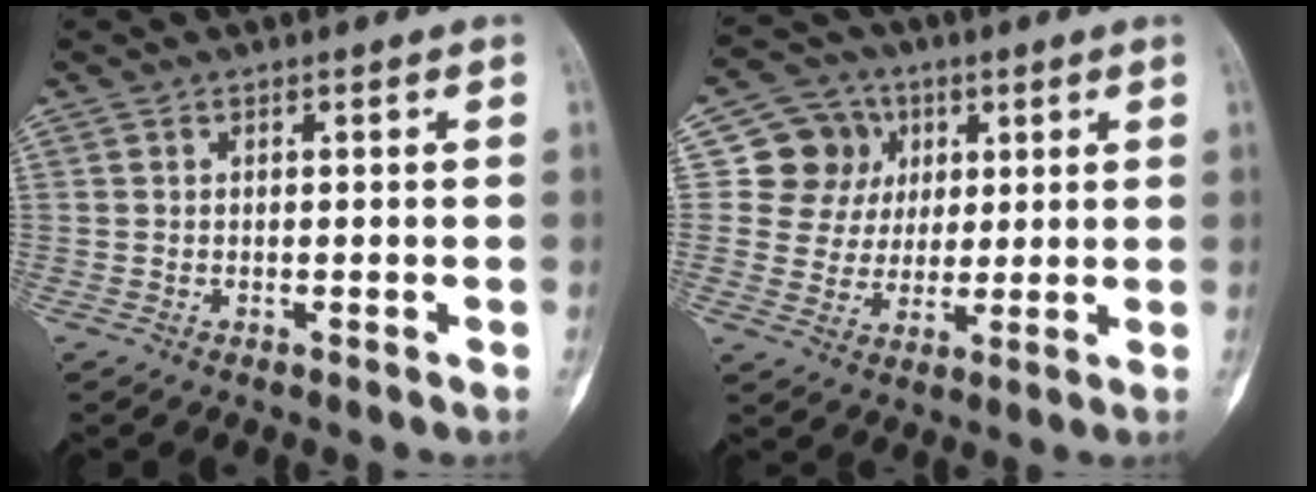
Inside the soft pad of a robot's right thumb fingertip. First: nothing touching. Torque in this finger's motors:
{"motor_torque": [0.01, 0.74, -0.11, 0.04, -0.05]}